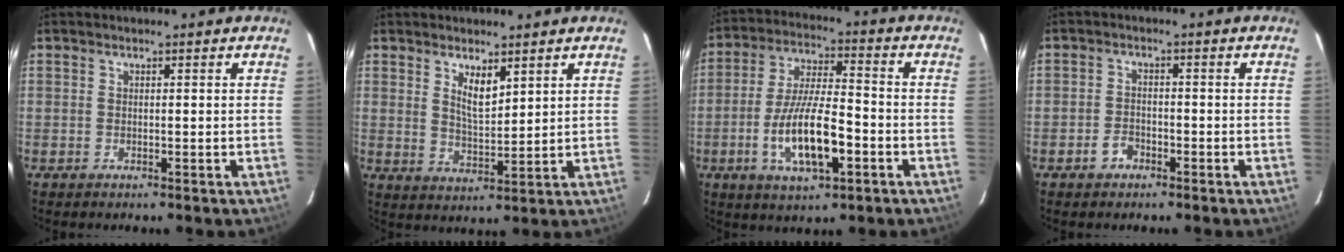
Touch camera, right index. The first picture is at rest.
{"total": 5.4, "force": [3.0, 1.9, 4.0], "torque": [-0.068, -0.006, 0.058]}
{"total": 13.4, "force": [-4.6, 4.1, 11.9], "torque": [-0.237, -0.007, -0.079]}
{"total": 3.0, "force": [-1.9, 2.0, 1.1], "torque": [-0.025, 0.006, -0.033]}